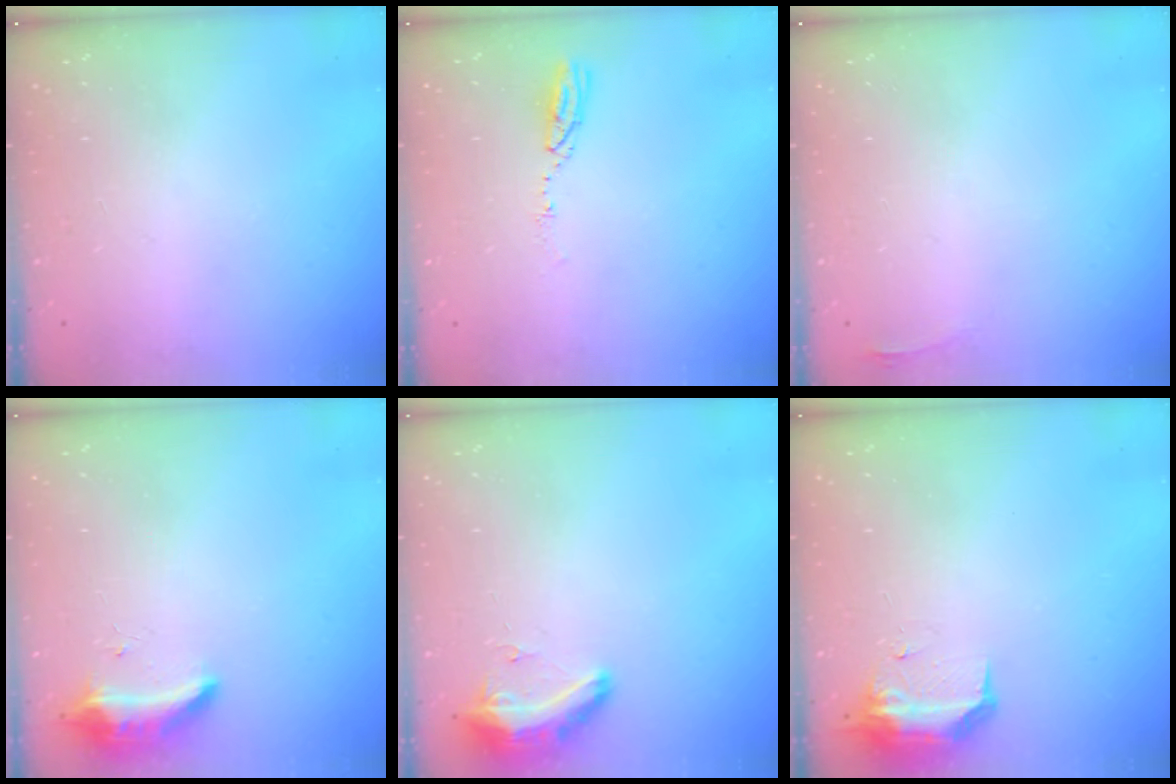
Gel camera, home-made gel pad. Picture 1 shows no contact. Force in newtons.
{"total": 4.0, "press": 4.0, "slide": 0.3}
{"total": 3.1, "press": 2.7, "slide": 1.5}
{"total": 8.9, "press": 8.7, "slide": 1.7}
{"total": 8.3, "press": 8.2, "slide": 1.2}
{"total": 8.4, "press": 8.3, "slide": 1.4}